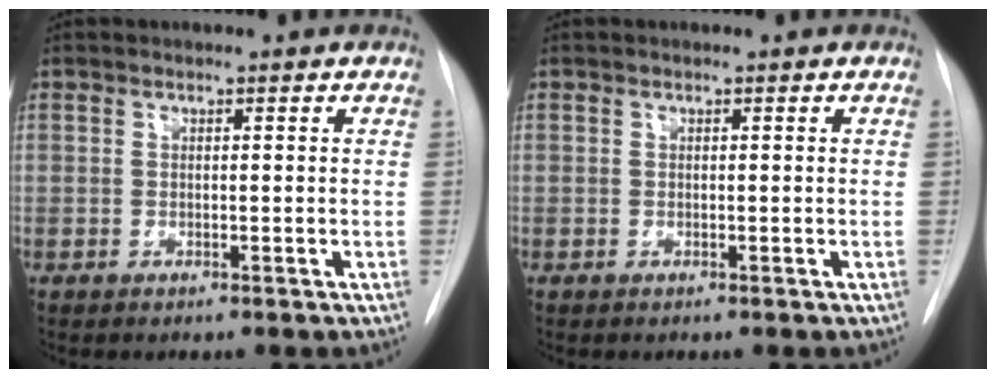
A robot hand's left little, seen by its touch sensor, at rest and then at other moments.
{"total": 0.0}